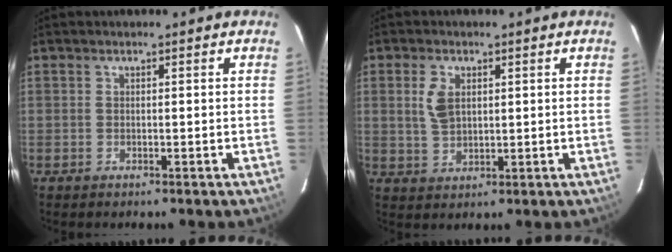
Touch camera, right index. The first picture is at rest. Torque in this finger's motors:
{"motor_torque": [0.06, -0.01, 0.11, 0.05]}